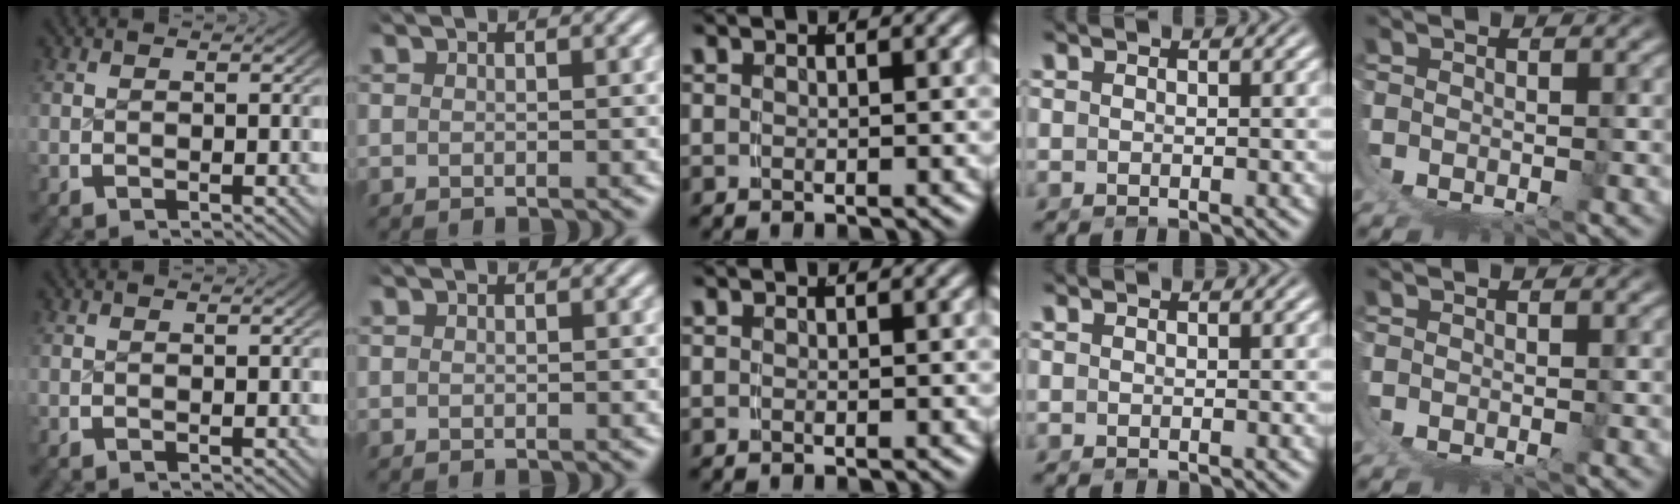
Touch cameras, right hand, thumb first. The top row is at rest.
{}